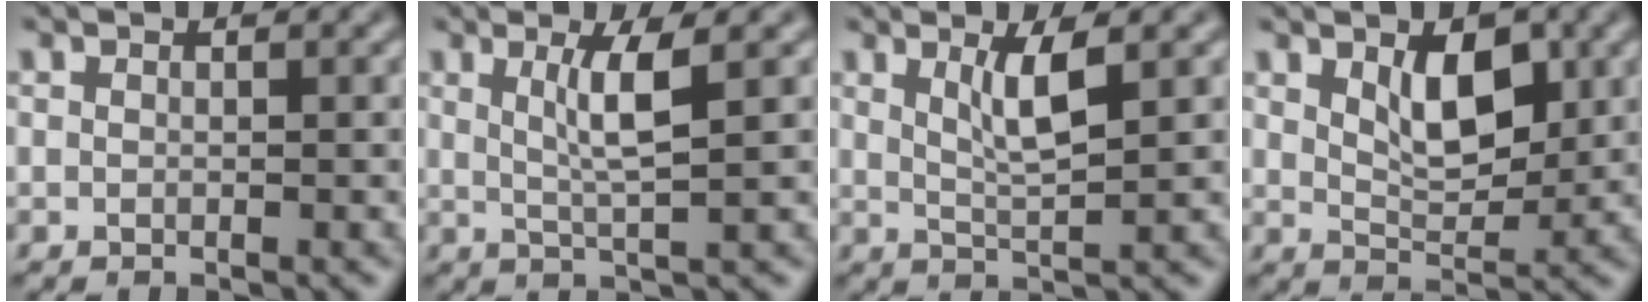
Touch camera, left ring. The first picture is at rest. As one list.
[{"total": 3.4, "force": [1.1, 0.5, 3.2], "torque": [-0.058, -0.002, 0.022]}, {"total": 3.1, "force": [1.3, 0.6, 2.8], "torque": [-0.050, -0.005, 0.027]}, {"total": 4.1, "force": [1.5, 2.1, 3.1], "torque": [-0.053, -0.004, 0.026]}]